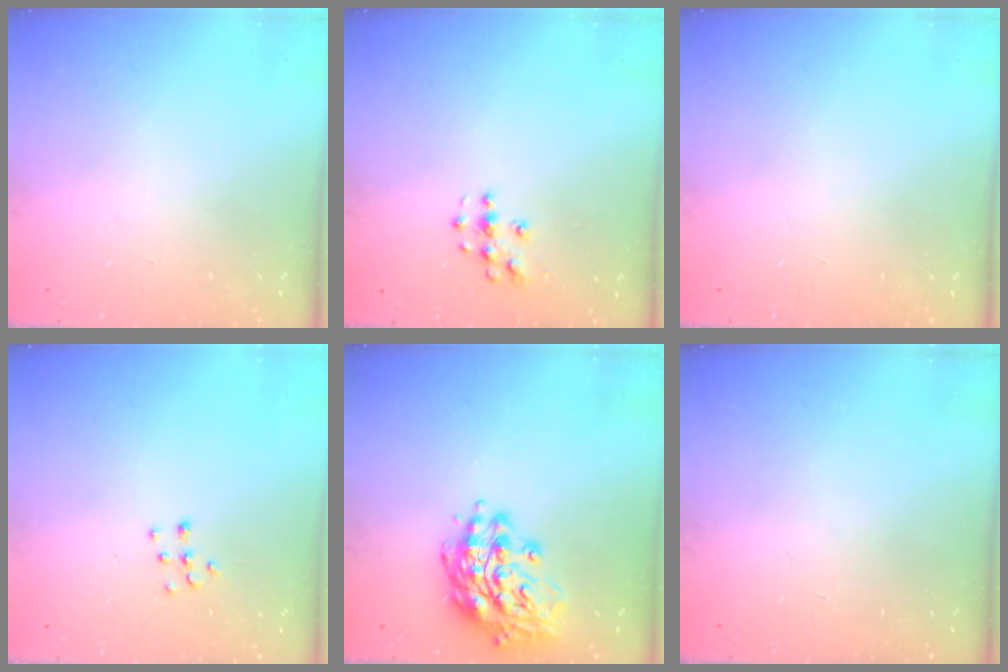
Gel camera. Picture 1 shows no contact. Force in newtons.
{"total": 3.8, "press": 3.8, "slide": 0.2}
{"total": 0.0}
{"total": 5.8, "press": 5.8, "slide": 0.3}
{"total": 16.0, "press": 15.8, "slide": 2.7}
{"total": 0.0}